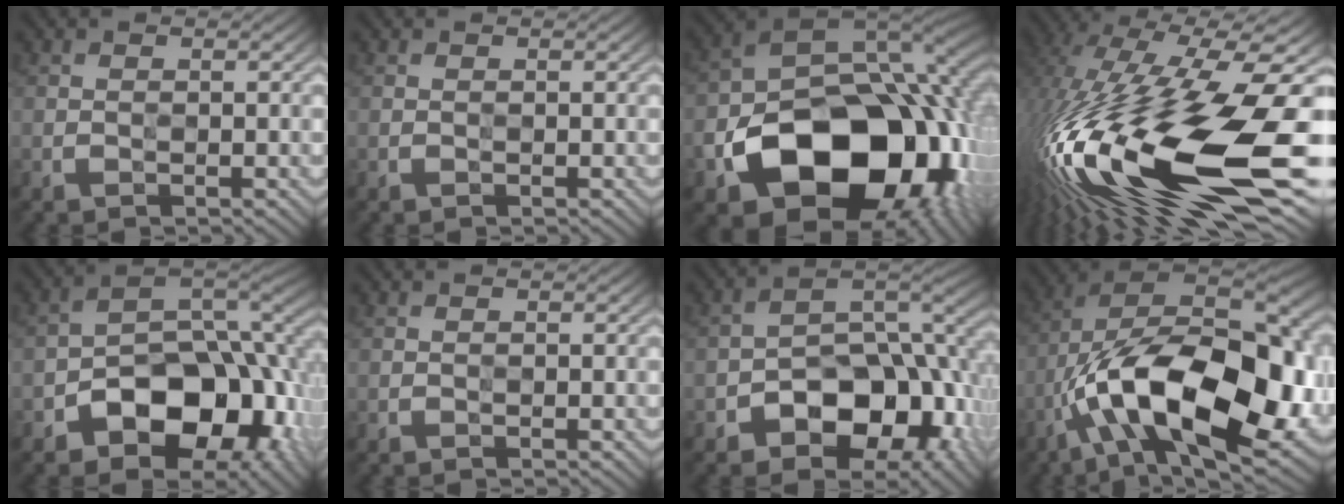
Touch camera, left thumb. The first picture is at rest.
{"total": 0.0}
{"total": 19.6, "force": [-8.1, 13.3, 12.0], "torque": [-0.215, -0.048, -0.115]}
{"total": 20.8, "force": [-6.1, 7.4, 18.5], "torque": [-0.389, -0.027, -0.102]}
{"total": 12.6, "force": [-5.9, 7.9, 7.8], "torque": [-0.111, -0.017, -0.108]}
{"total": 0.0}
{"total": 11.3, "force": [-5.2, 7.2, 7.0], "torque": [-0.101, -0.010, -0.091]}
{"total": 19.1, "force": [-7.7, 8.9, 15.0], "torque": [-0.256, -0.004, -0.129]}